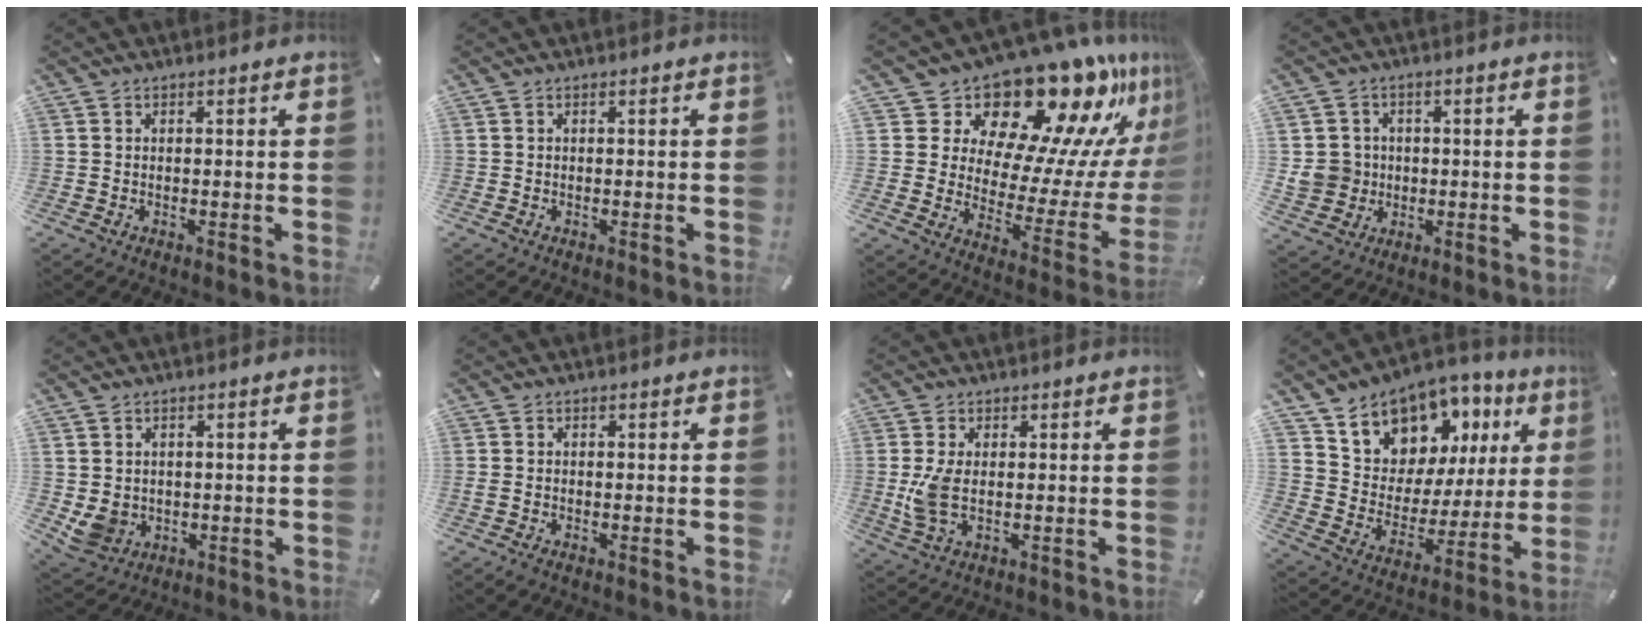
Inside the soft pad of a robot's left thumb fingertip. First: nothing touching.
{"total": 0.0}
{"total": 20.2, "force": [17.0, 8.5, 6.9], "torque": [-0.075, -0.164, 0.284]}
{"total": 7.3, "force": [0.2, 7.2, 1.2], "torque": [-0.039, 0.007, 0.008]}
{"total": 5.2, "force": [0.3, 5.0, 1.3], "torque": [-0.037, -0.003, 0.005]}
{"total": 0.9, "force": [-0.4, 0.4, 0.6], "torque": [-0.013, 0.000, -0.009]}
{"total": 5.9, "force": [0.6, 2.8, 5.1], "torque": [-0.107, -0.013, 0.004]}
{"total": 11.4, "force": [8.7, 7.3, 0.6], "torque": [-0.024, -0.097, 0.162]}